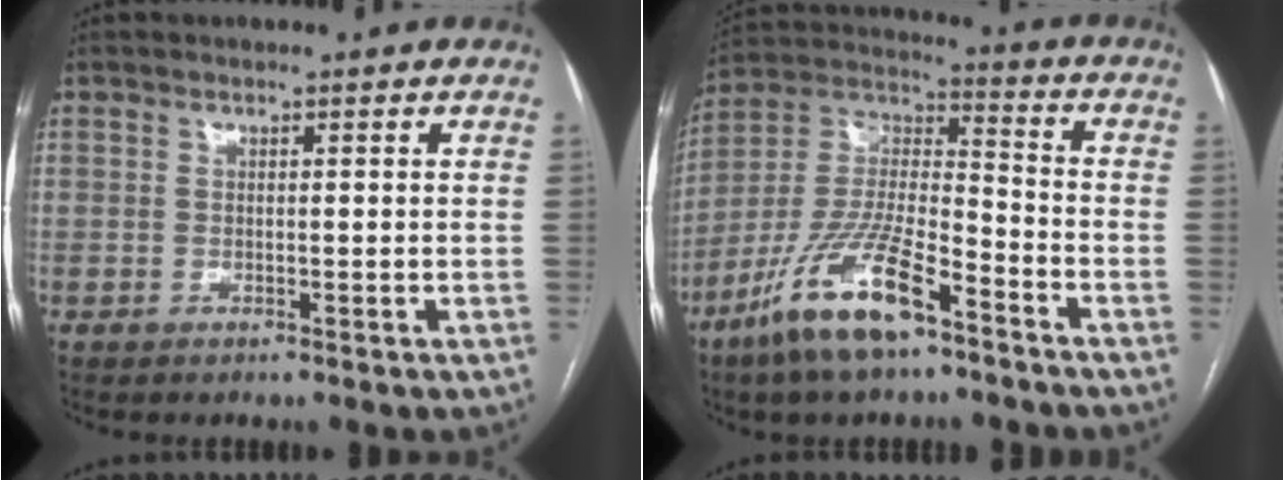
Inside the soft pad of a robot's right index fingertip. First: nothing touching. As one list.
[{"total": 15.6, "force": [-9.7, 3.8, 11.6], "torque": [-0.239, -0.007, -0.180]}]